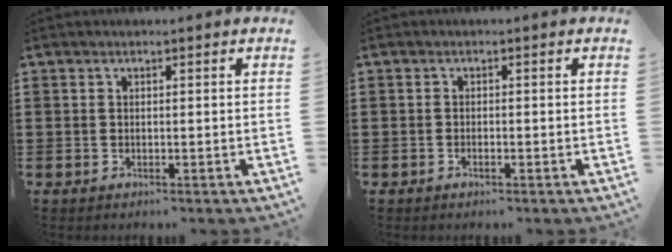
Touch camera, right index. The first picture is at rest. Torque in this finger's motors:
{"motor_torque": [-0.85, 1.29, -0.05, -0.01]}